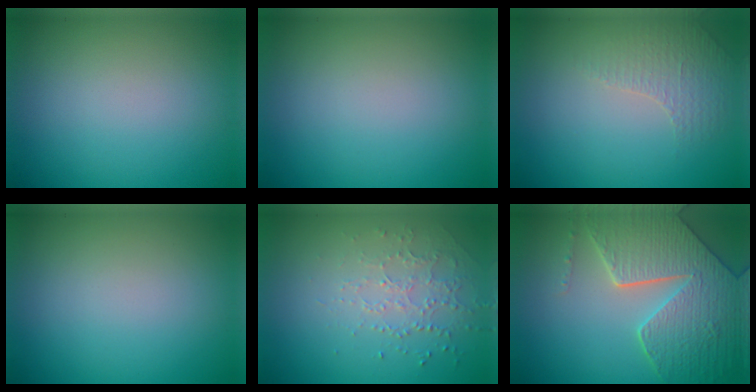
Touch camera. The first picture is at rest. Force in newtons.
{"total": 0.0}
{"total": 1.3, "press": 0.9, "slide": 0.9}
{"total": 0.0}
{"total": 1.5, "press": 1.2, "slide": 0.9}
{"total": 8.3, "press": 6.1, "slide": 5.6}